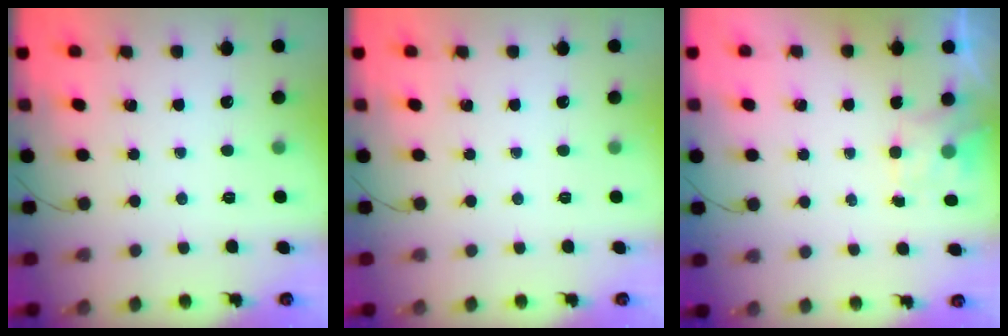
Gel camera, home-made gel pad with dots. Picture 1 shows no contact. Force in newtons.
{"total": 0.0}
{"total": 2.0, "press": 1.6, "slide": 1.2}